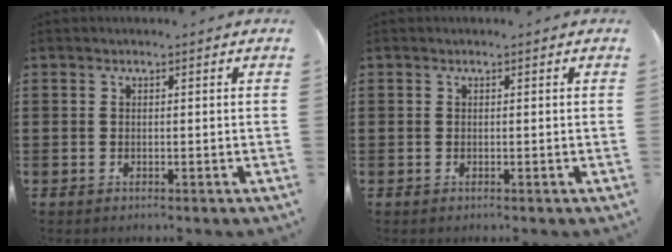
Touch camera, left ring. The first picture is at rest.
{"total": 0.0}